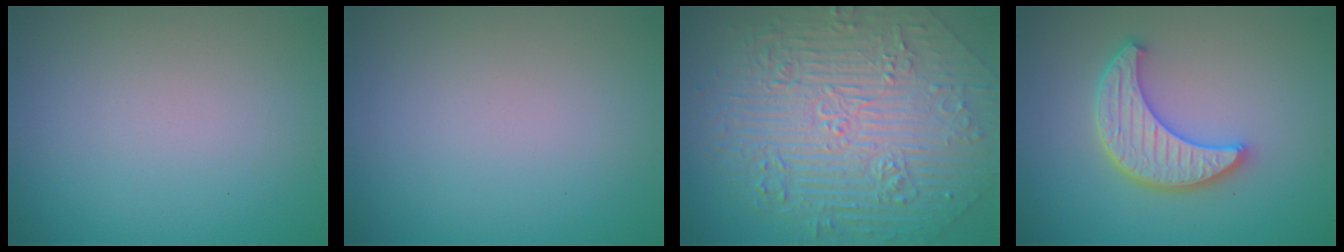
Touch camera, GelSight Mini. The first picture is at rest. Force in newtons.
{"total": 0.0}
{"total": 11.1, "press": 7.5, "slide": 8.2}
{"total": 4.7, "press": 4.1, "slide": 2.4}